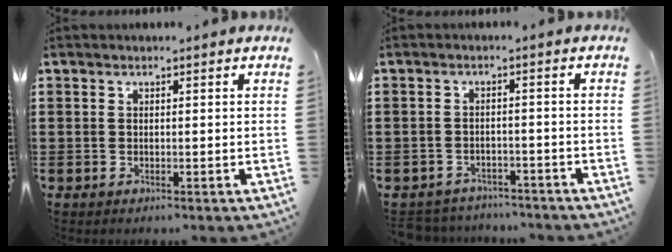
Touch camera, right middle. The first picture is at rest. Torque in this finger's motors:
{"motor_torque": [0.44, -0.06, 0.09, 0.06]}